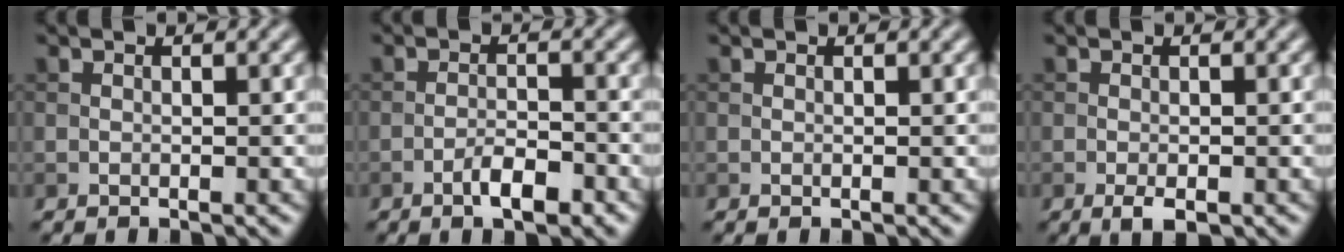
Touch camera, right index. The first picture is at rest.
{"total": 3.0, "force": [-1.8, 0.9, 2.3], "torque": [-0.039, 0.005, -0.033]}
{"total": 0.0}
{"total": 1.8, "force": [-0.9, 0.6, 1.4], "torque": [-0.025, -0.005, -0.015]}